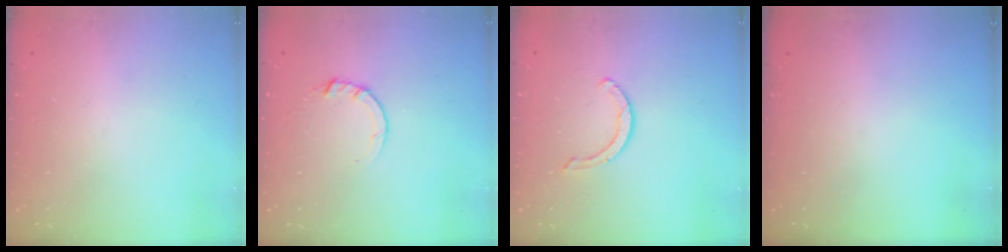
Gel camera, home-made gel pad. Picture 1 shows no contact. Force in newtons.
{"total": 3.5, "press": 3.5, "slide": 0.4}
{"total": 3.1, "press": 3.1, "slide": 0.1}
{"total": 0.0}